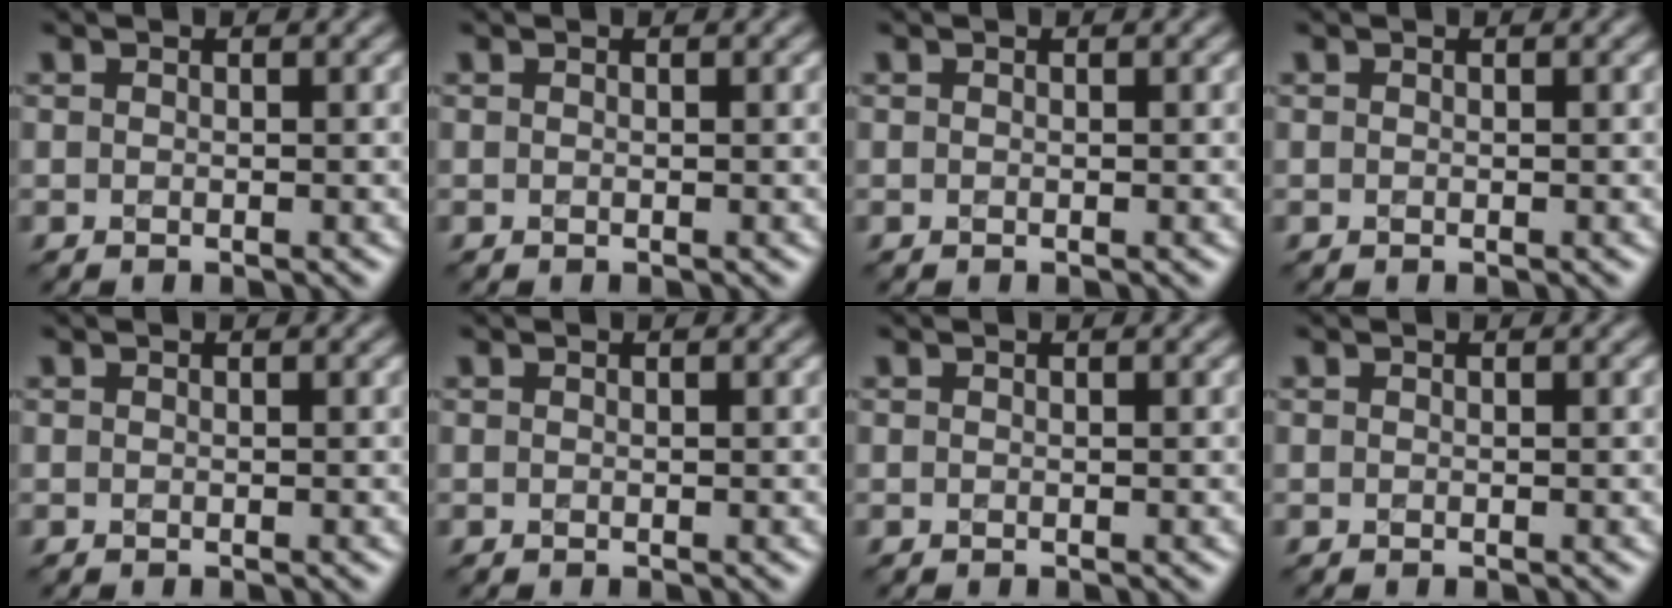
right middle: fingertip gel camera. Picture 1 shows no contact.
{"total": 0.0}
{"total": 0.0}
{"total": 0.0}
{"total": 0.0}
{"total": 0.0}
{"total": 0.0}
{"total": 0.0}